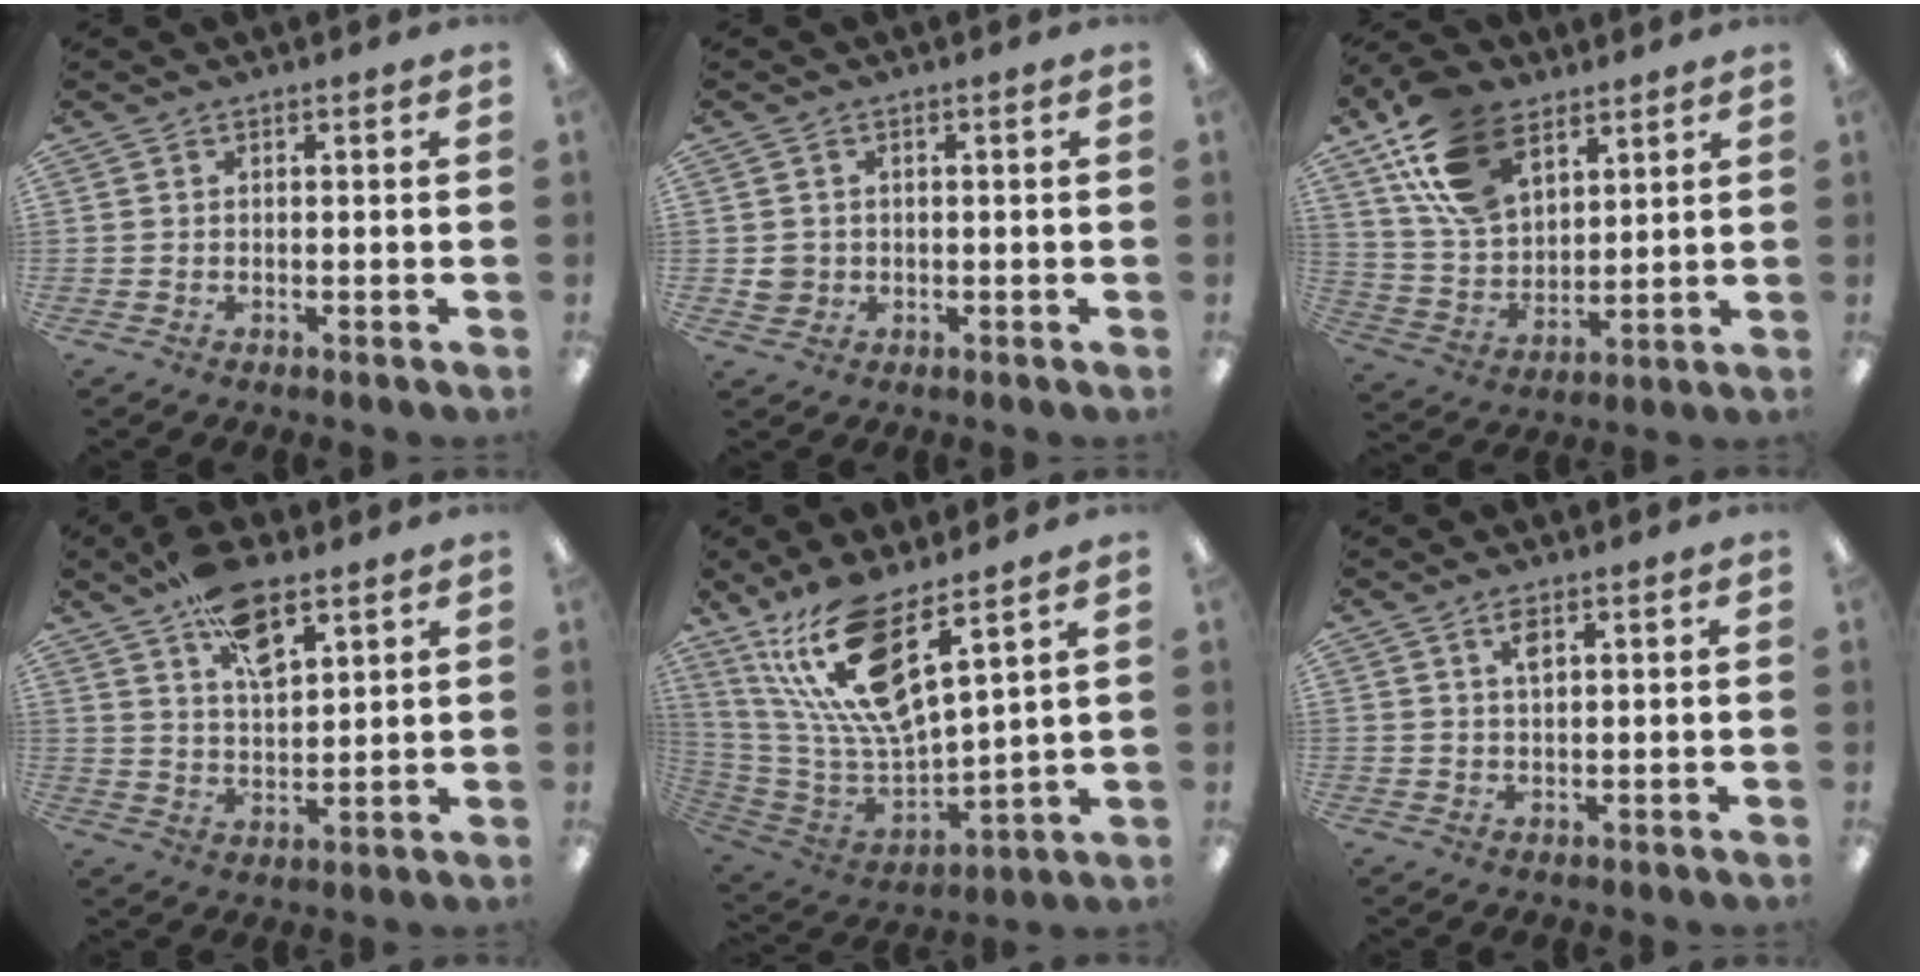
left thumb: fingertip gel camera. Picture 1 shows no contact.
{"total": 3.1, "force": [0.1, 3.0, 0.8], "torque": [-0.009, 0.003, 0.002]}
{"total": 18.4, "force": [10.4, 11.5, 10.1], "torque": [-0.204, -0.028, 0.198]}
{"total": 12.1, "force": [7.7, 5.6, 7.5], "torque": [-0.114, -0.035, 0.135]}
{"total": 18.6, "force": [11.5, 5.5, 13.6], "torque": [-0.292, -0.069, 0.194]}
{"total": 3.0, "force": [1.8, 1.1, 2.1], "torque": [-0.039, 0.001, 0.029]}